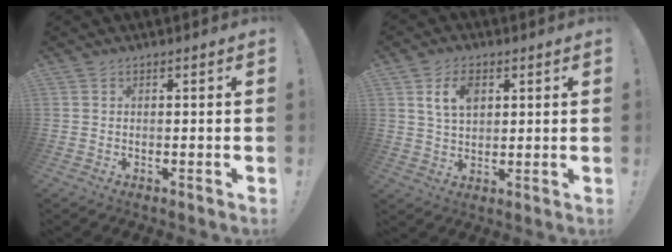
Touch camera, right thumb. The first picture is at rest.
{"total": 7.8, "force": [3.0, 5.0, 5.2], "torque": [-0.081, -0.003, 0.055]}